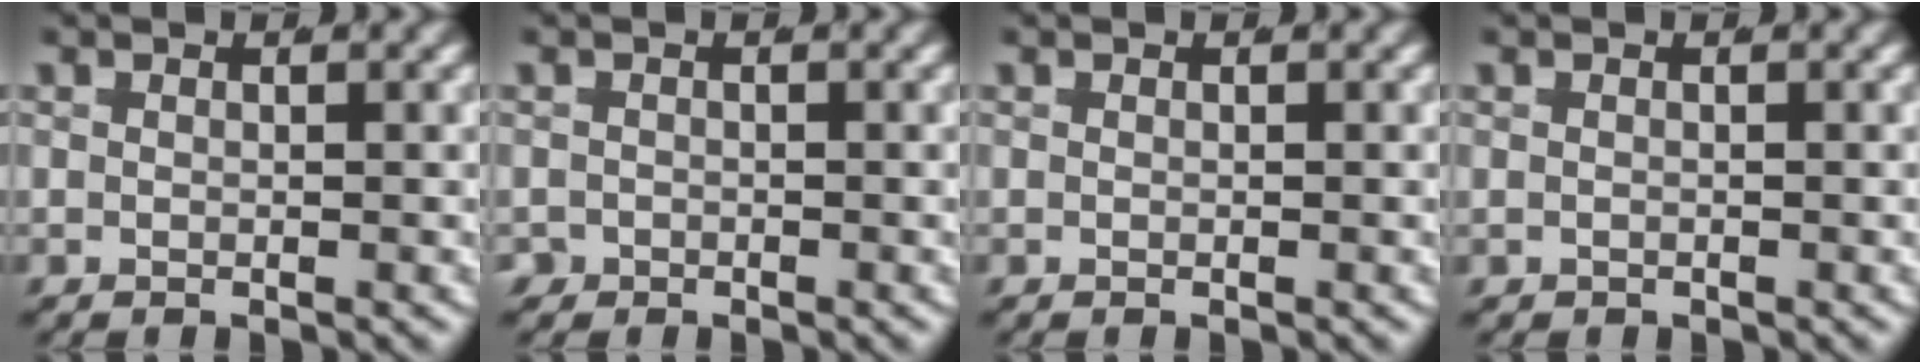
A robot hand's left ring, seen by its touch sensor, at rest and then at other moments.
{"total": 2.6, "force": [-1.2, 2.3, 0.4], "torque": [-0.021, -0.023, -0.021]}
{"total": 0.0}
{"total": 0.7, "force": [-0.3, 0.6, 0.1], "torque": [-0.005, -0.005, -0.004]}